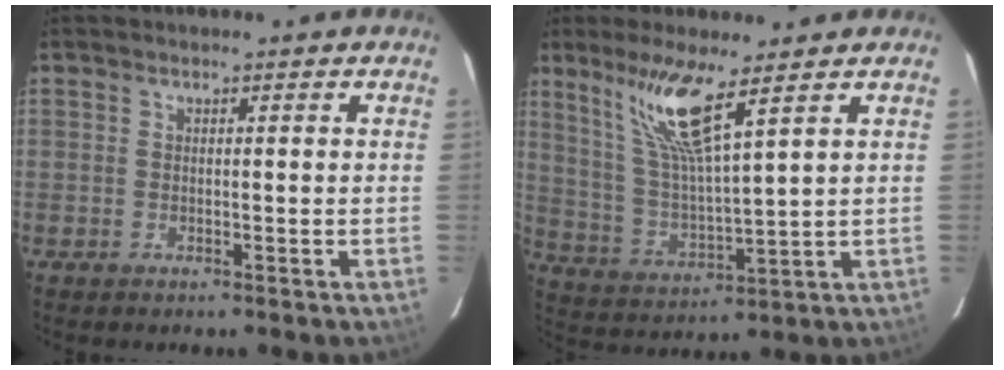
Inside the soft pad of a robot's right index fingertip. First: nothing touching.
{"total": 11.2, "force": [7.3, 0.5, 8.5], "torque": [-0.161, 0.003, 0.156]}